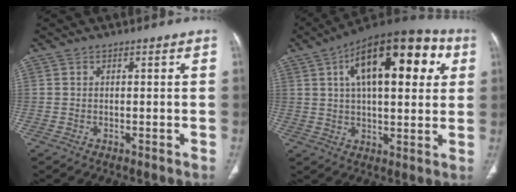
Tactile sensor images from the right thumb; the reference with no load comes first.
{"total": 22.8, "force": [7.5, 10.1, 19.0], "torque": [-0.266, 0.015, 0.108]}